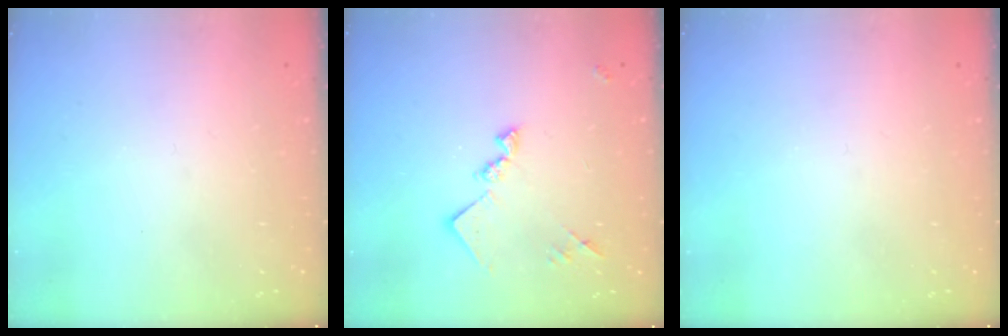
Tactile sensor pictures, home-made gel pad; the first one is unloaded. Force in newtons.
{"total": 11.9, "press": 11.9, "slide": 0.6}
{"total": 0.0}